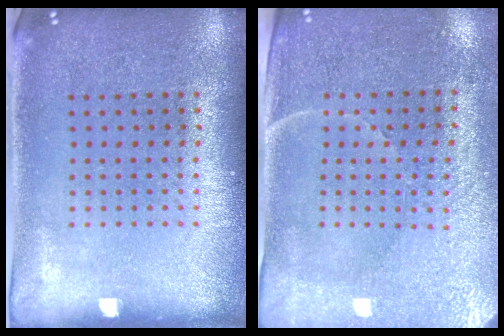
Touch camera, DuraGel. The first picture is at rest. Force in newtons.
{"total": 3.3, "press": 3.1, "slide": 1.1}